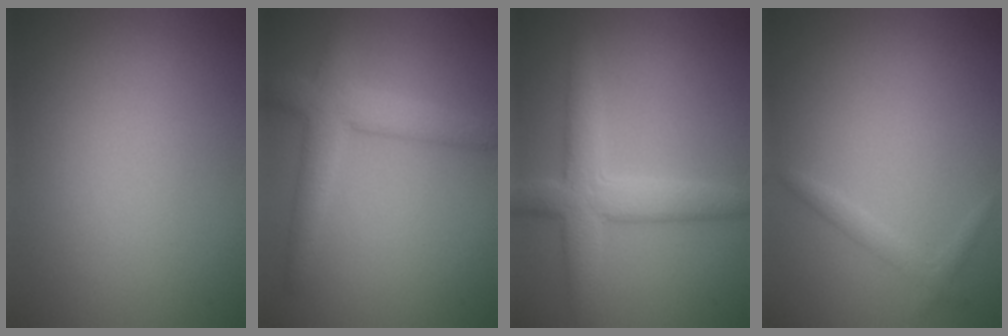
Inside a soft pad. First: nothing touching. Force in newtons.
{"total": 4.5, "press": 4.5, "slide": 0.3}
{"total": 4.9, "press": 4.9, "slide": 0.4}
{"total": 1.3, "press": 1.3, "slide": 0.1}